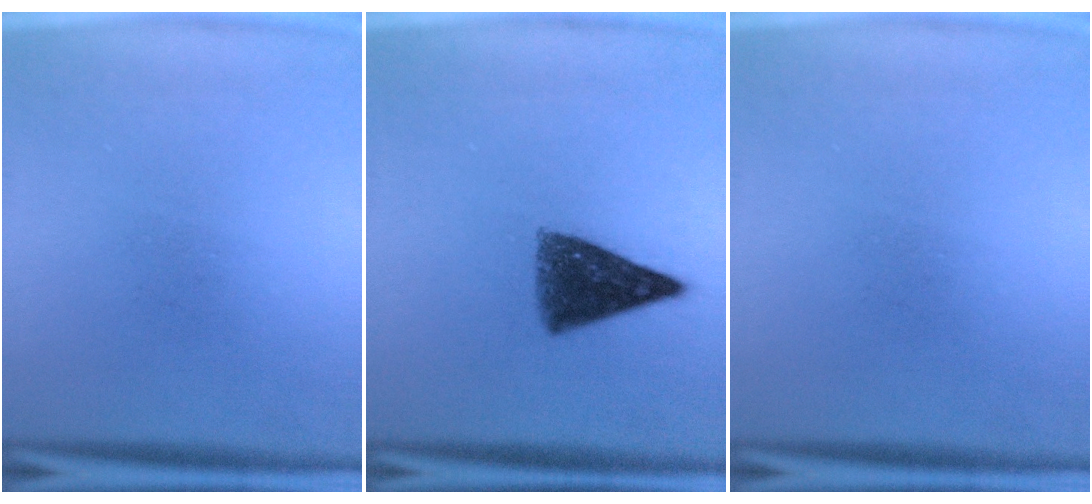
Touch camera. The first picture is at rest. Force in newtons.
{"total": 8.4}
{"total": 0.0}